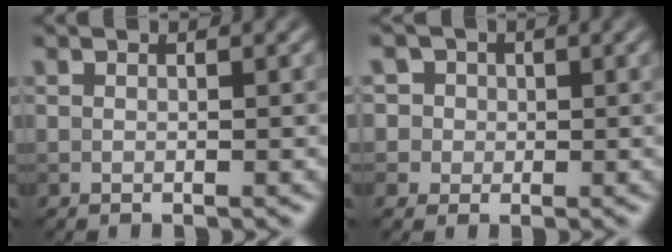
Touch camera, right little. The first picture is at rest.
{"total": 4.8, "force": [1.8, 4.2, 1.5], "torque": [-0.014, 0.025, 0.006]}